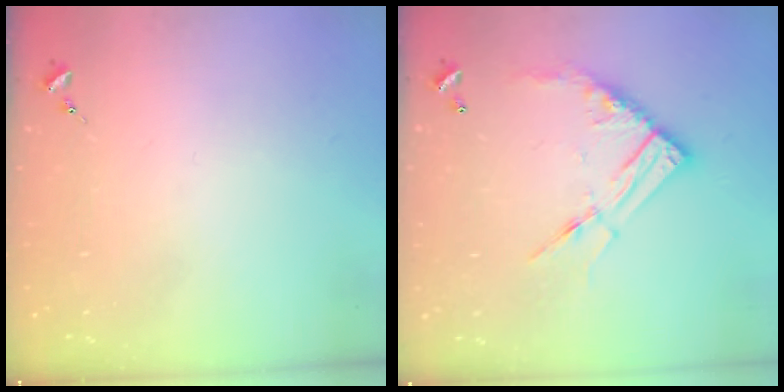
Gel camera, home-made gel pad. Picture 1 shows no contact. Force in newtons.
{"total": 14.1, "press": 14.0, "slide": 1.4}